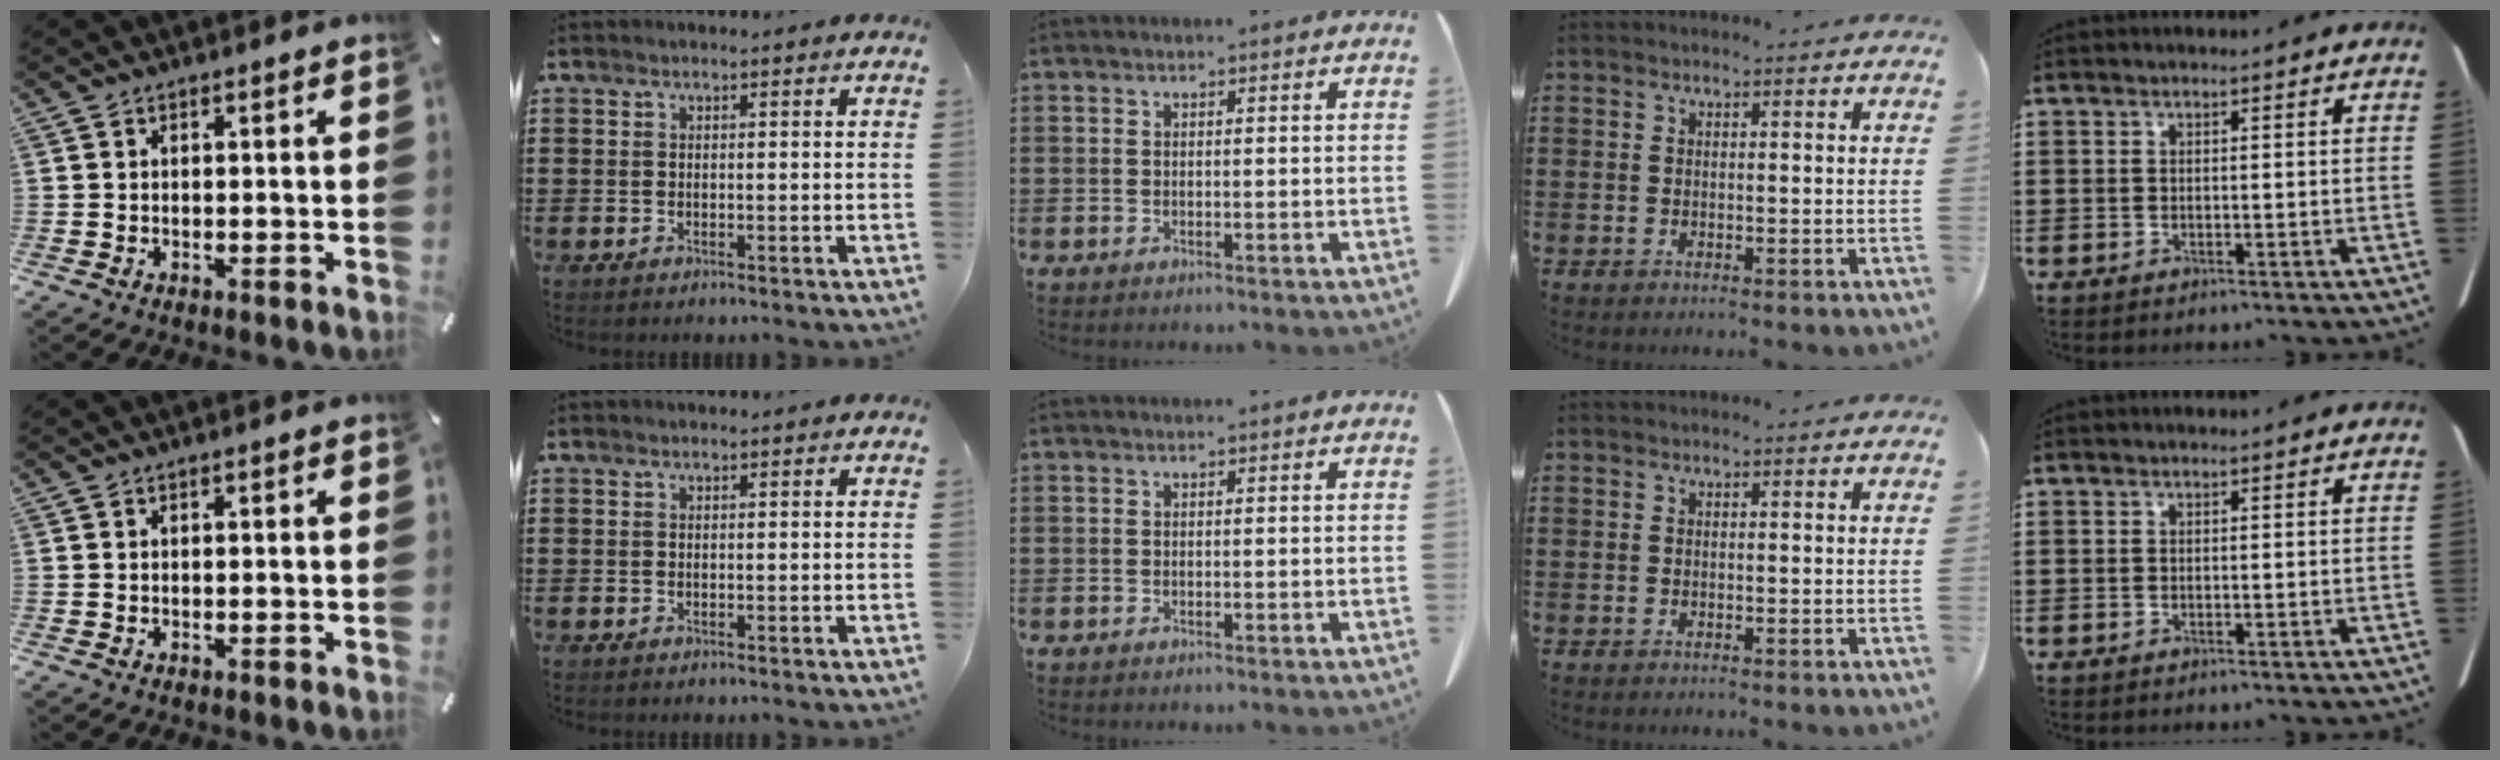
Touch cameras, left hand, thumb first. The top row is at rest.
{}